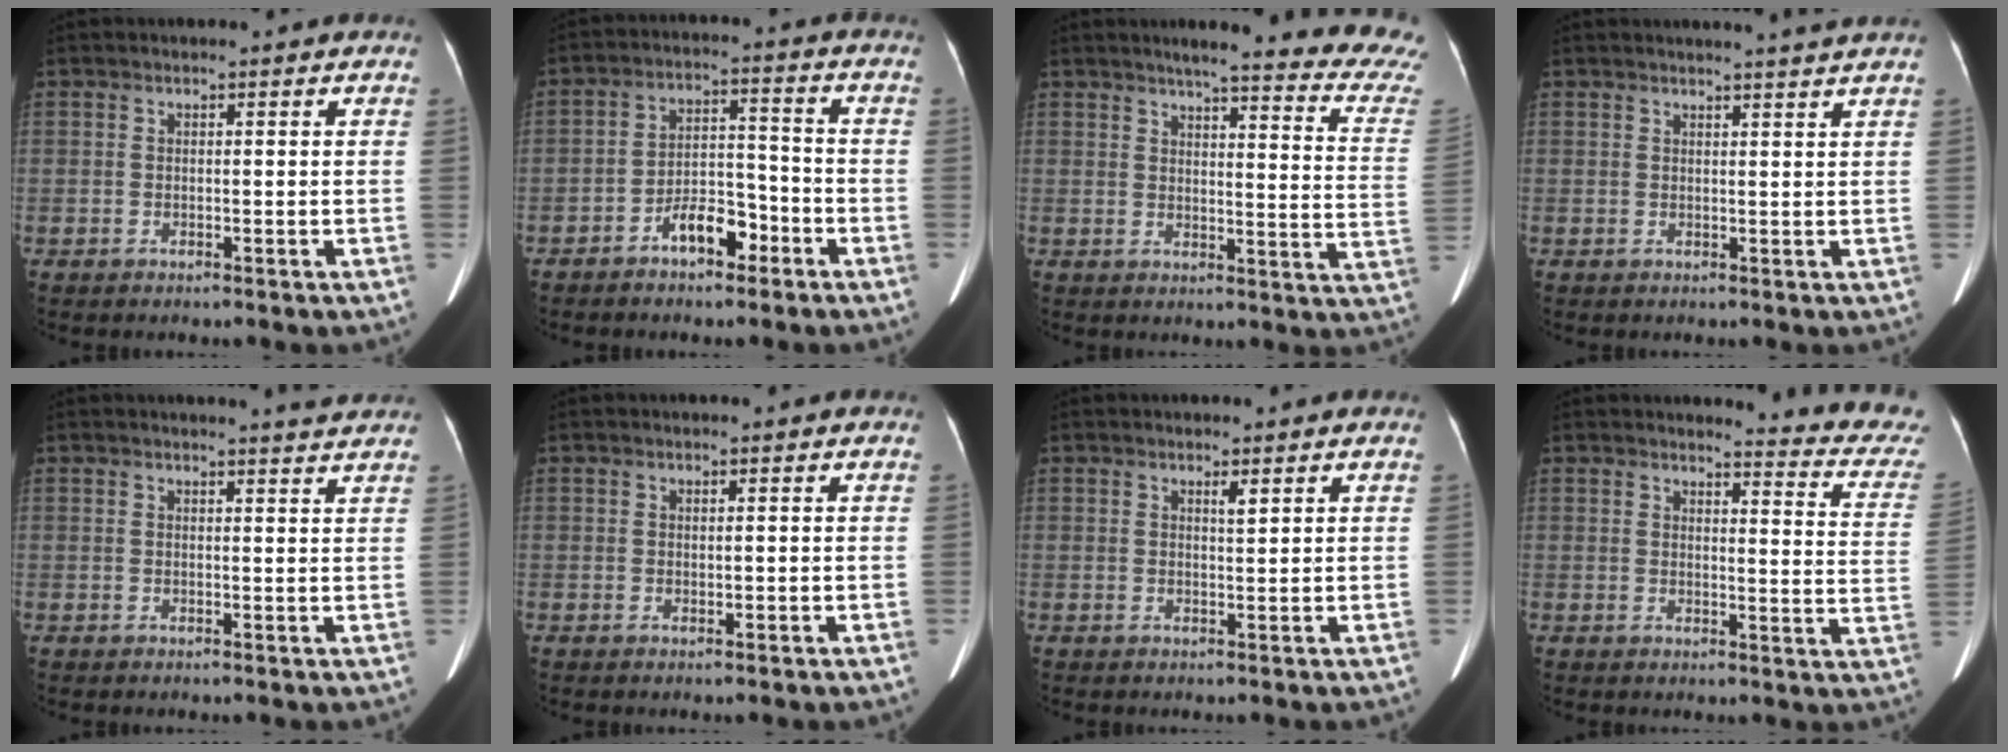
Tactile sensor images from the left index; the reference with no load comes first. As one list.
[{"total": 6.4, "force": [-4.0, 2.8, 4.2], "torque": [-0.076, 0.019, -0.066]}, {"total": 20.7, "force": [18.7, -0.1, 9.1], "torque": [-0.106, -0.082, 0.201]}, {"total": 4.6, "force": [4.2, -1.0, 1.6], "torque": [-0.020, 0.001, 0.040]}, {"total": 3.4, "force": [3.2, -0.3, 0.9], "torque": [-0.017, -0.004, 0.029]}, {"total": 0.5, "force": [0.1, 0.2, 0.5], "torque": [-0.009, -0.002, 0.005]}, {"total": 1.2, "force": [0.7, 0.0, 0.9], "torque": [-0.018, 0.000, 0.014]}, {"total": 12.6, "force": [12.4, 0.5, 2.1], "torque": [-0.005, -0.098, 0.106]}]